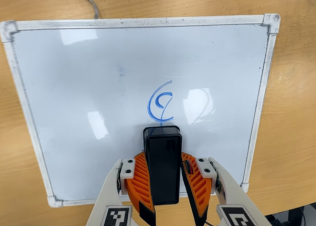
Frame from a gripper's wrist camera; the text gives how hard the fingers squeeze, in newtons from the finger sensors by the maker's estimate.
{"total": 9.5, "left": 9.6, "right": 9.4}